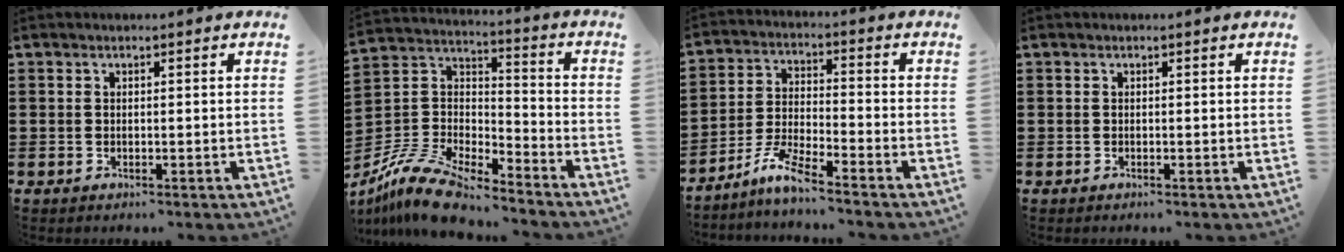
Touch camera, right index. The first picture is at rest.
{"total": 11.4, "force": [-10.5, 2.1, 4.0], "torque": [-0.092, 0.023, -0.213]}
{"total": 5.9, "force": [-5.2, 0.1, 2.8], "torque": [-0.076, -0.011, -0.107]}
{"total": 0.0}